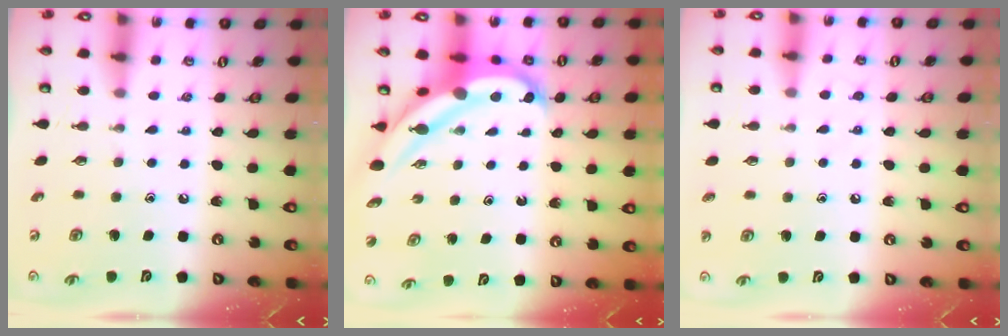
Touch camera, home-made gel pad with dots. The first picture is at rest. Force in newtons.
{"total": 7.0, "press": 7.0, "slide": 0.9}
{"total": 6.8, "press": 6.8, "slide": 0.7}